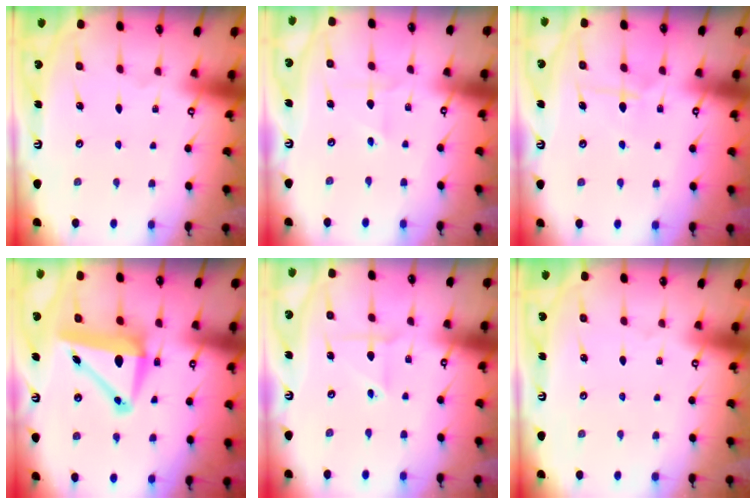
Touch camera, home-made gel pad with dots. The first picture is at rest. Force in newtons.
{"total": 1.6, "press": 1.3, "slide": 0.9}
{"total": 7.0, "press": 7.0, "slide": 0.5}
{"total": 11.4, "press": 11.2, "slide": 2.1}
{"total": 2.8, "press": 2.7, "slide": 0.6}
{"total": 0.0}